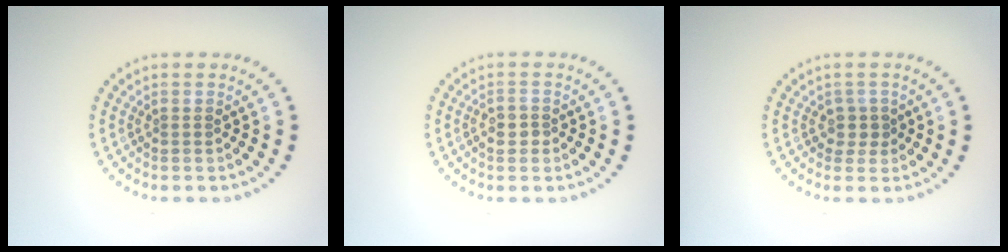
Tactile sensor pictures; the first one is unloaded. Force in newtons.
{"total": 1.2, "press": 1.2, "slide": 0.2}
{"total": 1.5, "press": 1.0, "slide": 1.1}